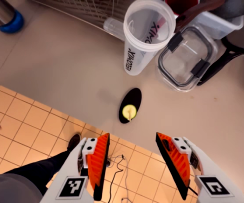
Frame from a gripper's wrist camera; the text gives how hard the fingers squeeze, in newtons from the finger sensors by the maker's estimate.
{"total": 0.5, "left": 0.2, "right": 0.8}